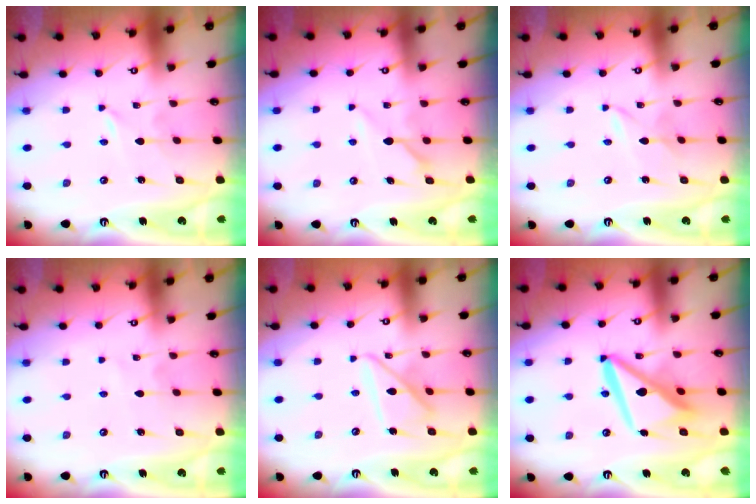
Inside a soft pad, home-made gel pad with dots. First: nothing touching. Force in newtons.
{"total": 6.3, "press": 6.2, "slide": 0.4}
{"total": 1.5, "press": 1.5, "slide": 0.2}
{"total": 2.6, "press": 2.6, "slide": 0.2}
{"total": 13.3, "press": 13.3, "slide": 1.2}
{"total": 12.9, "press": 12.8, "slide": 1.5}